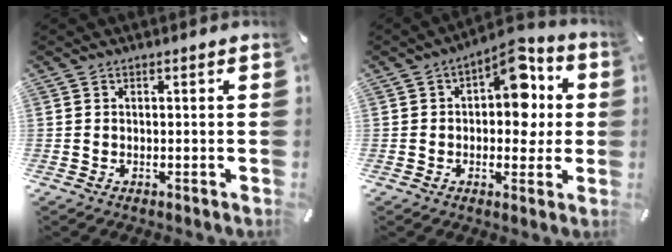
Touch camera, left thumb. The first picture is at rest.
{"total": 11.8, "force": [3.1, 7.0, 9.0], "torque": [-0.100, -0.021, 0.050]}